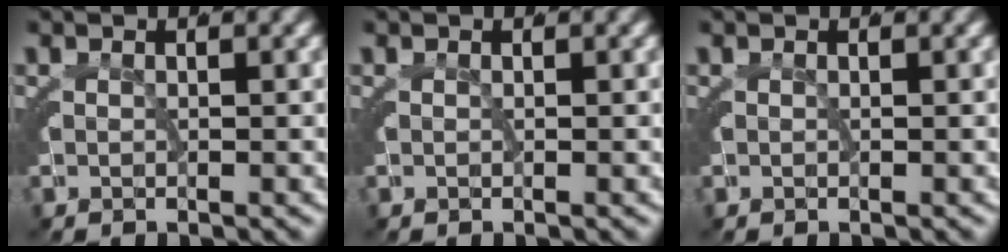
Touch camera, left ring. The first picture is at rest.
{"total": 0.0}
{"total": 0.0}